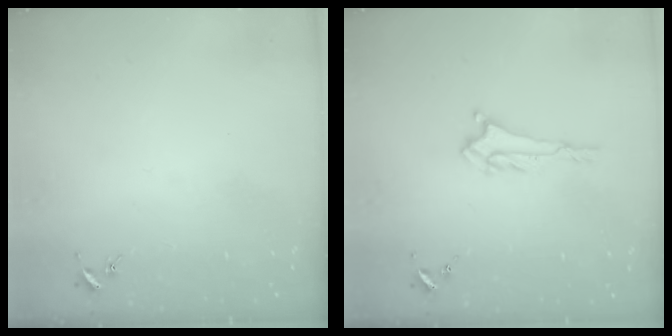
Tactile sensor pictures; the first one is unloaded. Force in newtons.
{"total": 1.9, "press": 1.9, "slide": 0.4}